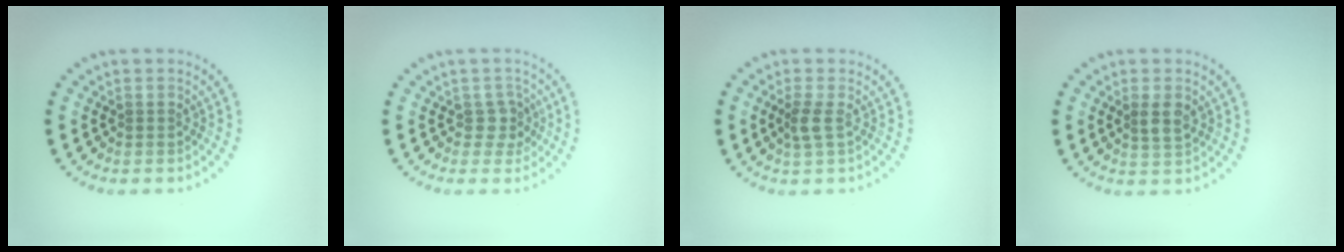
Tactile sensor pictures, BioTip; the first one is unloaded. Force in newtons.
{"total": 1.8, "press": 1.5, "slide": 1.0}
{"total": 1.6, "press": 1.4, "slide": 0.8}
{"total": 2.1, "press": 2.0, "slide": 0.6}